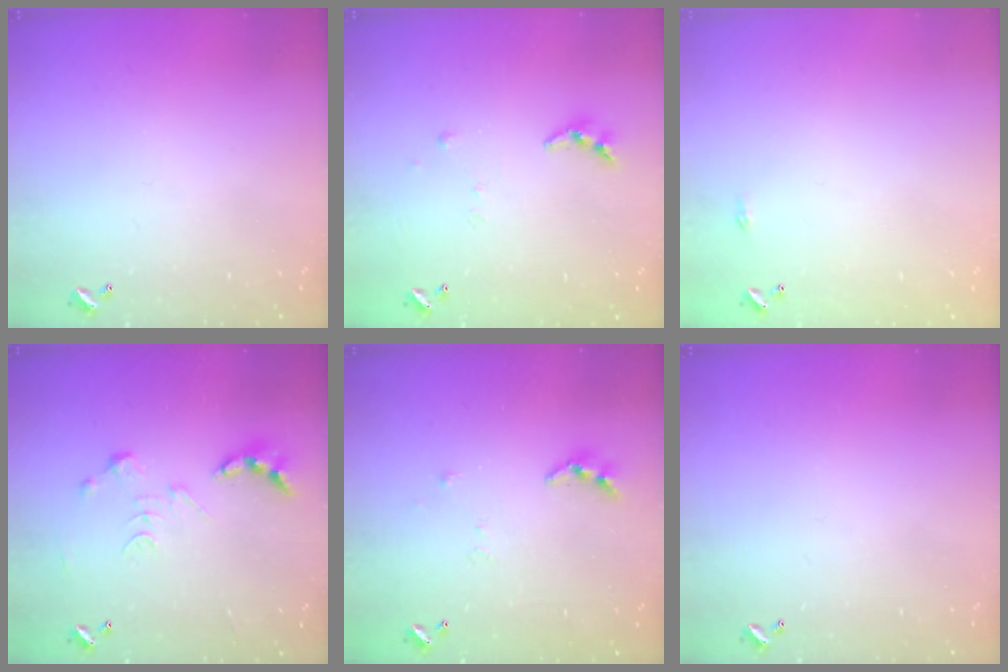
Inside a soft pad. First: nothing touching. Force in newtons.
{"total": 4.7, "press": 4.7, "slide": 0.3}
{"total": 2.2, "press": 2.1, "slide": 0.4}
{"total": 0.0}
{"total": 3.3, "press": 3.3, "slide": 0.4}
{"total": 0.0}